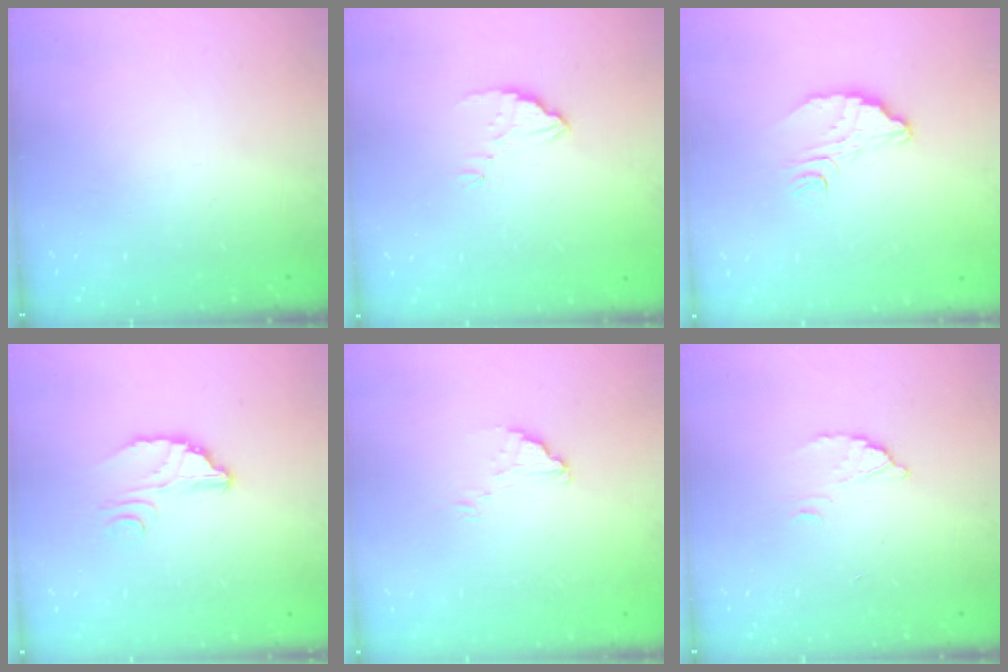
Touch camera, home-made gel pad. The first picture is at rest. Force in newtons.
{"total": 2.7, "press": 2.7, "slide": 0.1}
{"total": 8.0, "press": 8.0, "slide": 0.7}
{"total": 3.9, "press": 3.9, "slide": 0.2}
{"total": 1.5, "press": 1.5, "slide": 0.1}
{"total": 2.7, "press": 2.7, "slide": 0.1}